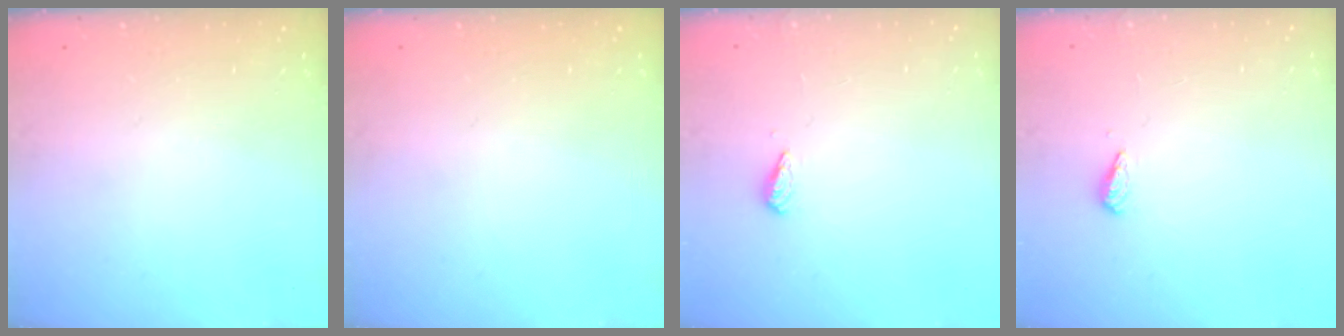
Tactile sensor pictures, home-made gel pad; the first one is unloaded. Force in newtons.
{"total": 0.0}
{"total": 2.7, "press": 2.6, "slide": 0.4}
{"total": 2.7, "press": 2.6, "slide": 0.4}